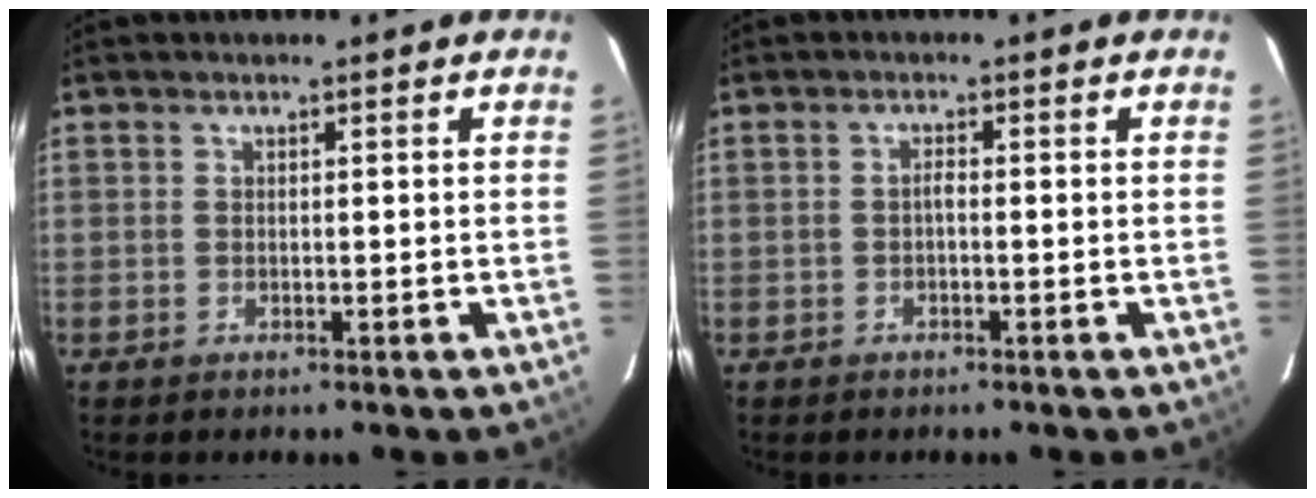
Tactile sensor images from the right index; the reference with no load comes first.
{"total": 0.9, "force": [-0.5, 0.3, 0.7], "torque": [-0.014, 0.006, -0.010]}